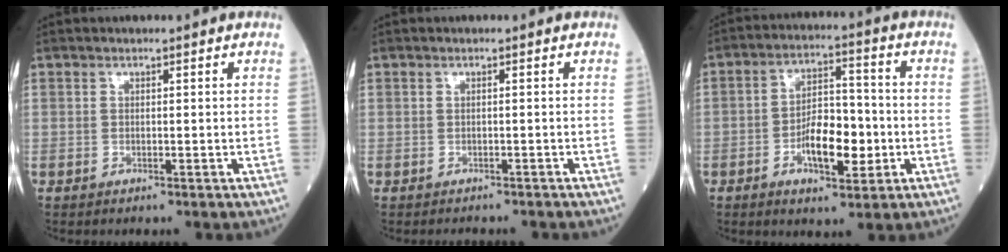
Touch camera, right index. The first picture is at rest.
{"total": 1.6, "force": [-1.4, 0.7, 0.3], "torque": [-0.002, 0.000, -0.015]}
{"total": 9.0, "force": [-2.4, 3.6, 7.9], "torque": [-0.141, 0.010, -0.037]}